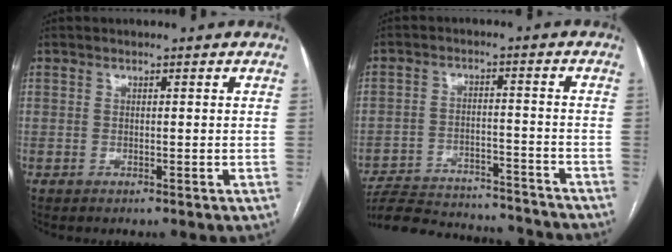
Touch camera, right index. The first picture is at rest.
{"total": 21.7, "force": [-20.4, 3.5, 6.5], "torque": [-0.133, -0.013, -0.284]}